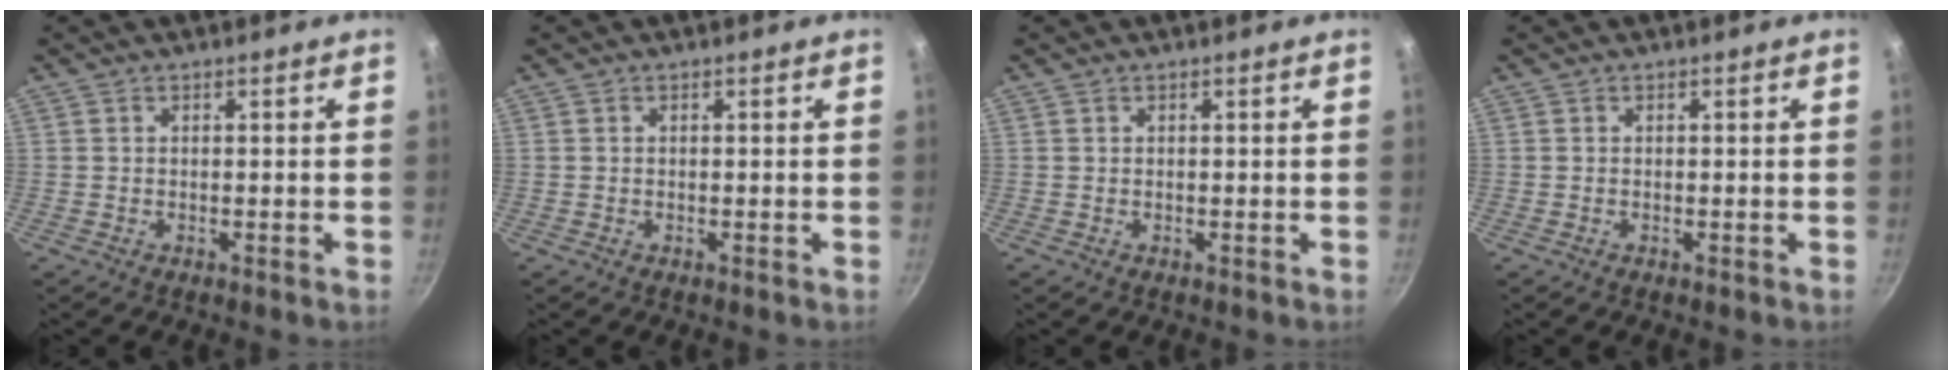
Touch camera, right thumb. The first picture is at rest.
{"total": 0.0}
{"total": 0.0}
{"total": 0.0}